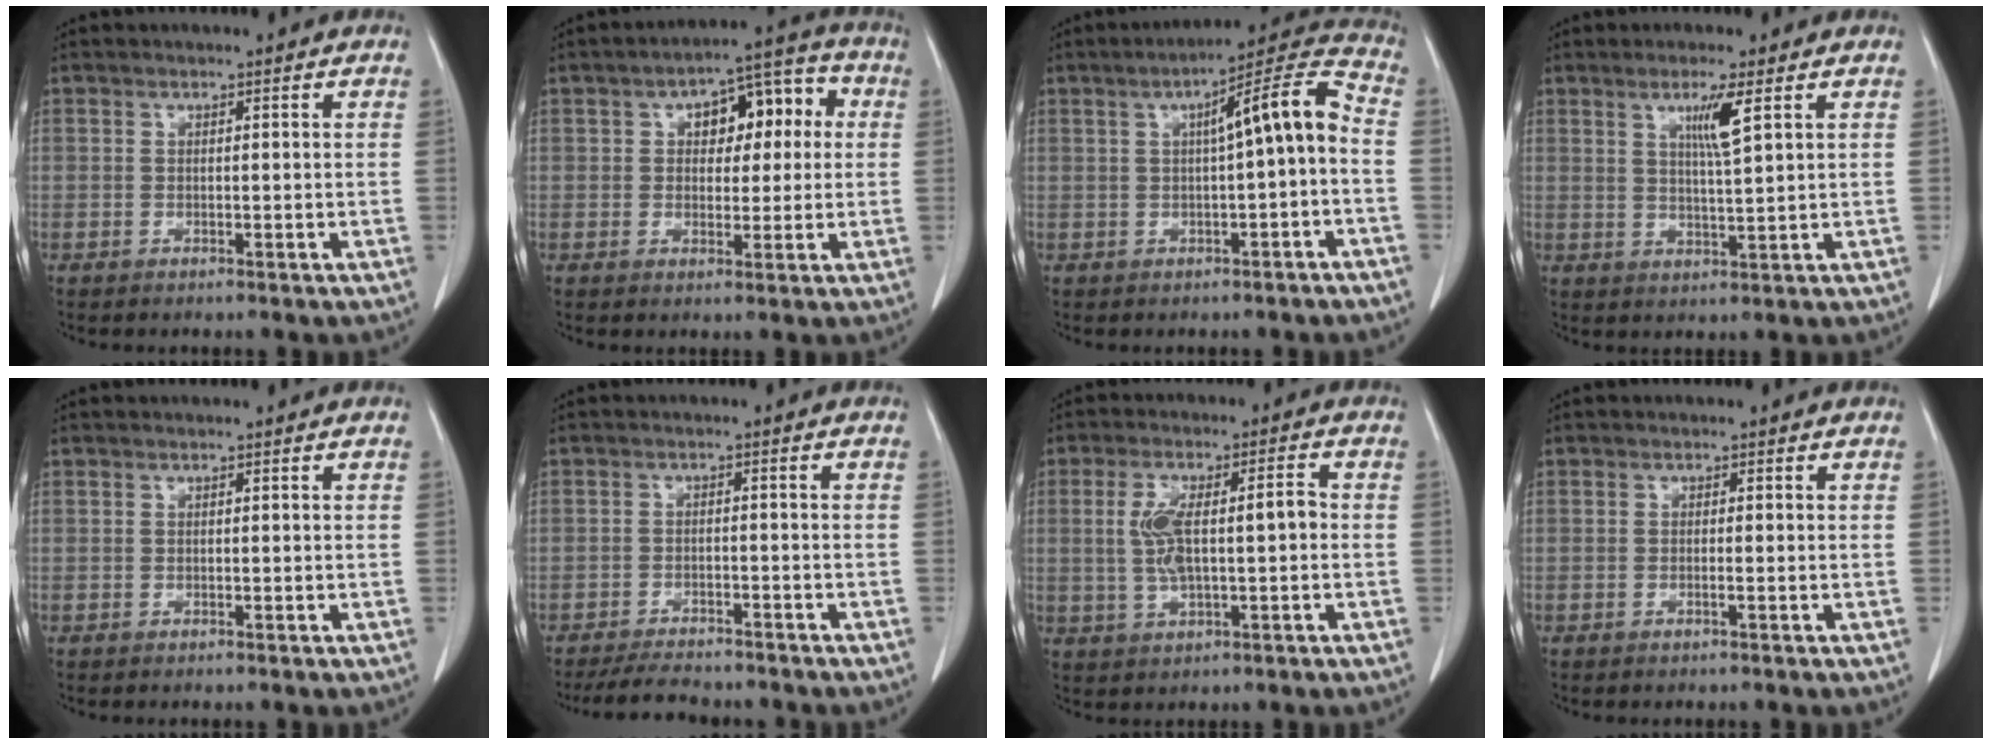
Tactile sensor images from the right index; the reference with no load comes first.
{"total": 9.3, "force": [2.0, 4.9, 7.7], "torque": [-0.095, 0.042, 0.028]}
{"total": 9.3, "force": [-0.1, 0.8, 9.3], "torque": [-0.132, 0.030, -0.003]}
{"total": 4.7, "force": [2.1, -0.4, 4.2], "torque": [-0.077, -0.007, 0.038]}
{"total": 0.0}
{"total": 6.4, "force": [-5.9, 1.4, 2.1], "torque": [-0.031, -0.013, -0.093]}
{"total": 8.4, "force": [-0.1, 2.6, 8.0], "torque": [-0.162, 0.022, 0.005]}
{"total": 0.7, "force": [-0.4, -0.1, 0.6], "torque": [-0.013, 0.001, -0.005]}